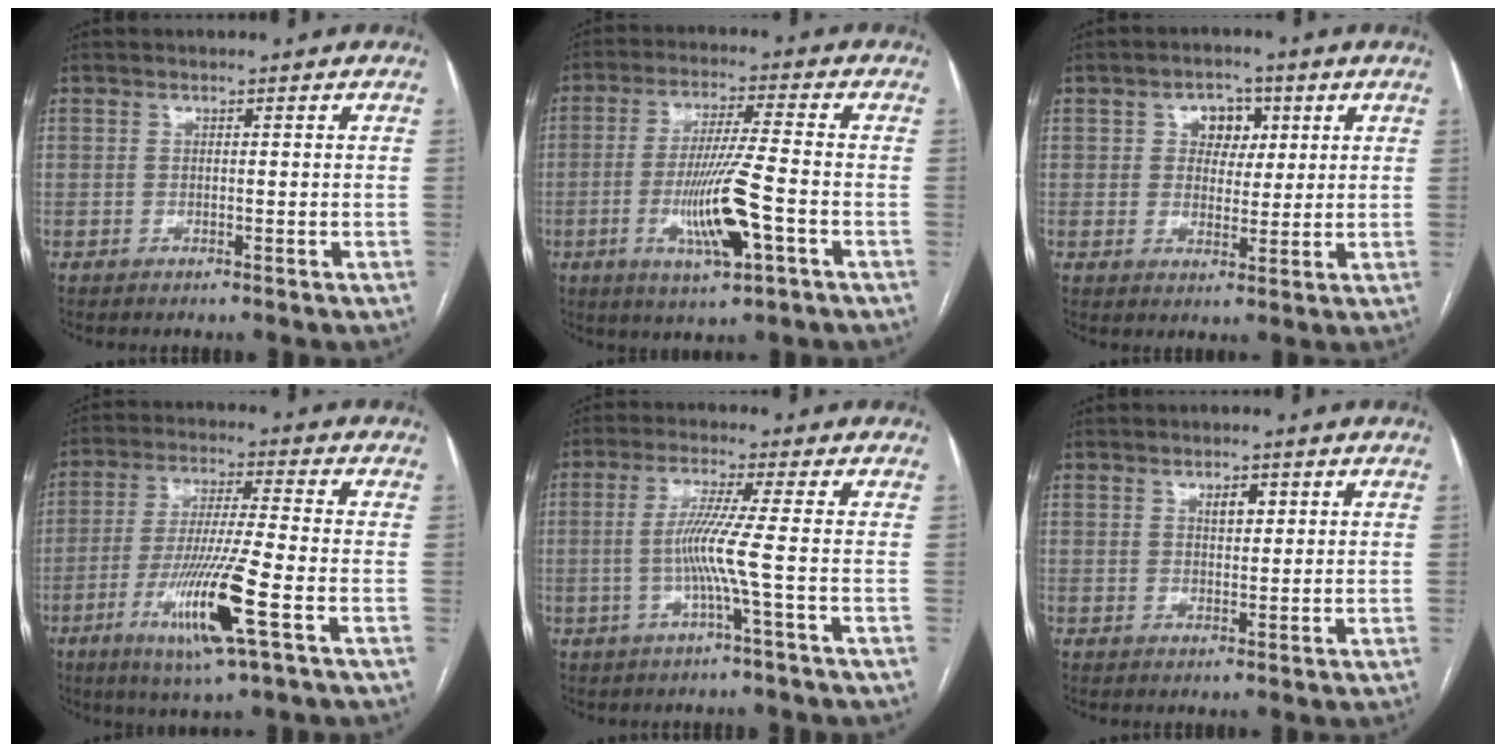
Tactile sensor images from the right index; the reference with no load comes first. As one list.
[{"total": 11.4, "force": [-3.8, 0.7, 10.8], "torque": [-0.206, -0.013, -0.066]}, {"total": 5.4, "force": [1.7, 4.0, 3.2], "torque": [-0.045, 0.016, 0.030]}, {"total": 13.3, "force": [-5.1, 0.0, 12.3], "torque": [-0.242, -0.022, -0.092]}, {"total": 6.2, "force": [-1.2, -1.6, 5.9], "torque": [-0.120, 0.001, -0.022]}, {"total": 2.6, "force": [1.1, 1.4, 2.0], "torque": [-0.030, 0.002, 0.018]}]